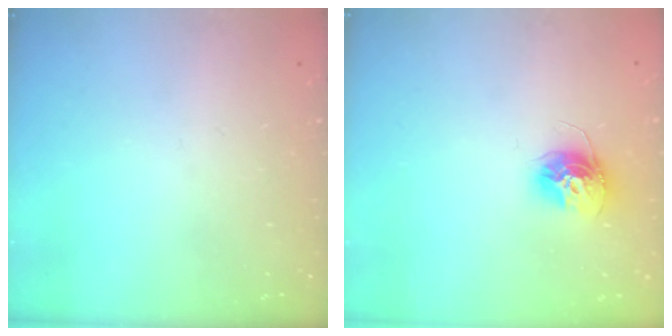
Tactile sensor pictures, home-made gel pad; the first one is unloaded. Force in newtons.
{"total": 12.1, "press": 12.1, "slide": 1.1}